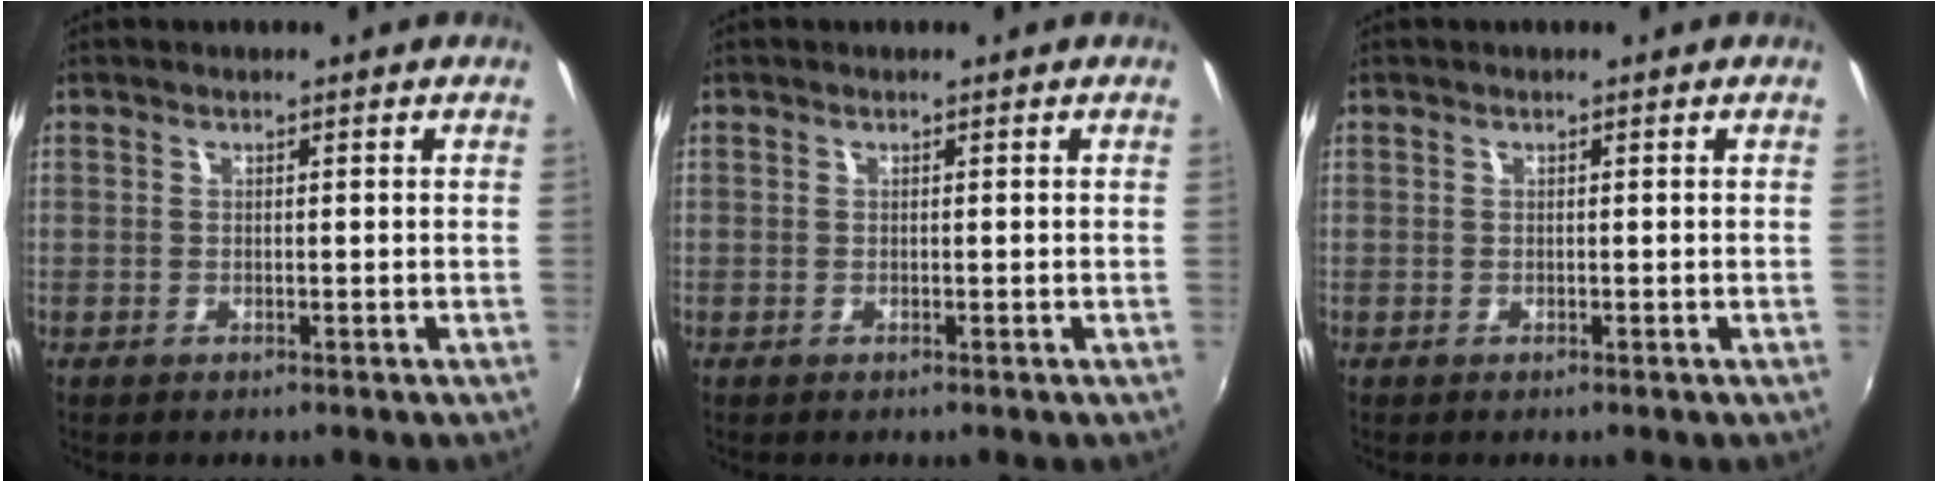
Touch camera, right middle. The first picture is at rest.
{"total": 0.0}
{"total": 0.0}